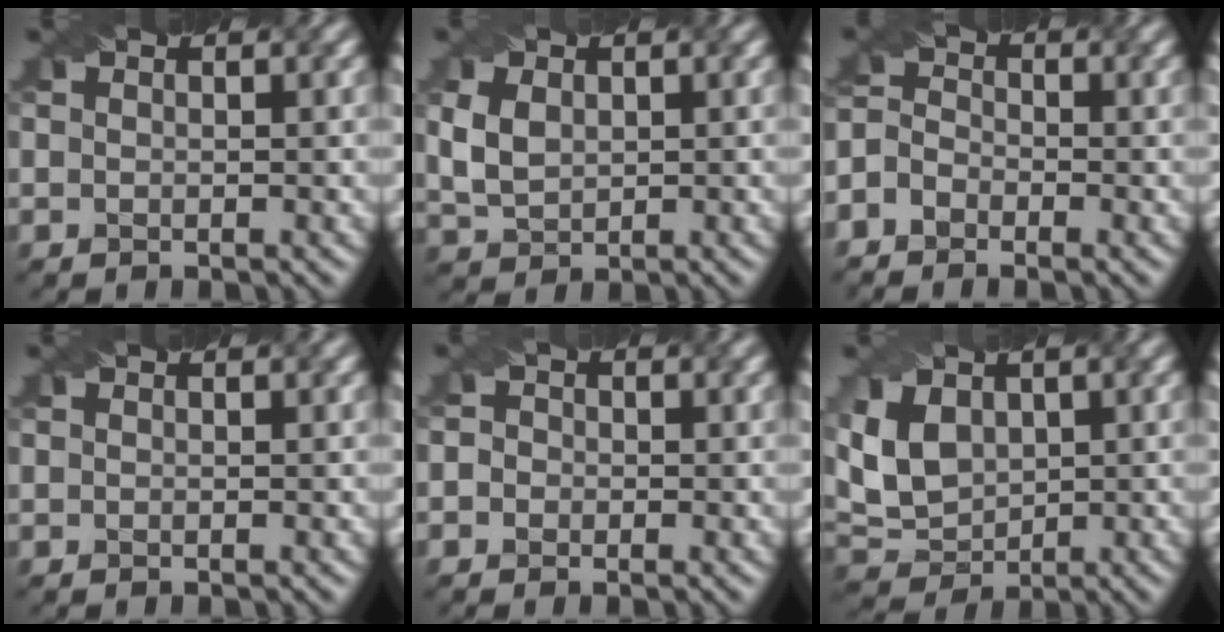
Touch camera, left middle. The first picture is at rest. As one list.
[{"total": 3.2, "force": [0.5, 2.4, 2.1], "torque": [-0.057, 0.001, 0.014]}, {"total": 3.2, "force": [-1.9, 2.2, 1.3], "torque": [-0.021, 0.014, -0.040]}, {"total": 0.0}, {"total": 2.5, "force": [0.2, 2.2, 1.1], "torque": [-0.001, 0.024, -0.023]}, {"total": 4.9, "force": [0.9, 3.5, 3.2], "torque": [-0.077, 0.001, 0.018]}]